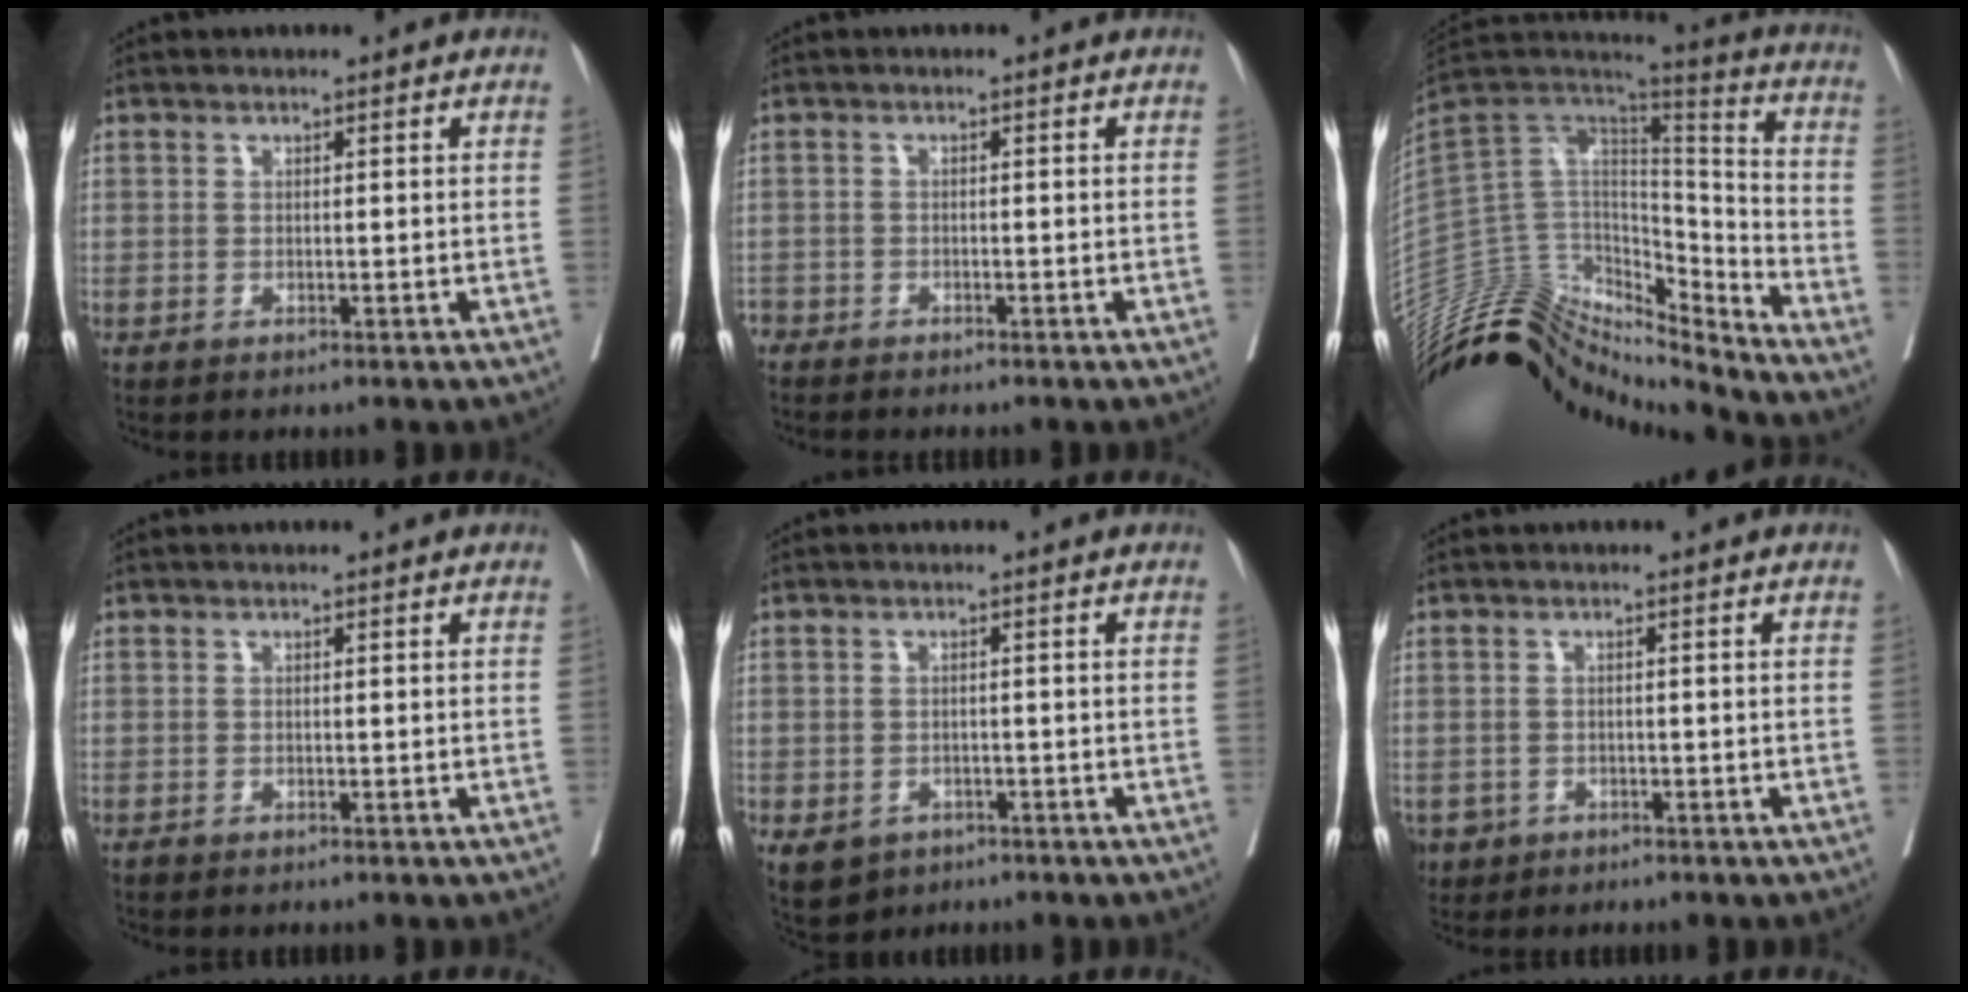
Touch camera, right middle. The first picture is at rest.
{"total": 2.2, "force": [-2.1, 0.4, 0.2], "torque": [0.000, -0.006, -0.037]}
{"total": 17.8, "force": [-16.9, 4.9, 2.7], "torque": [-0.039, 0.109, -0.282]}
{"total": 0.0}
{"total": 5.0, "force": [-2.7, 3.9, 1.5], "torque": [-0.023, 0.001, -0.033]}
{"total": 3.2, "force": [-1.7, 2.6, 0.5], "torque": [-0.005, 0.003, -0.028]}